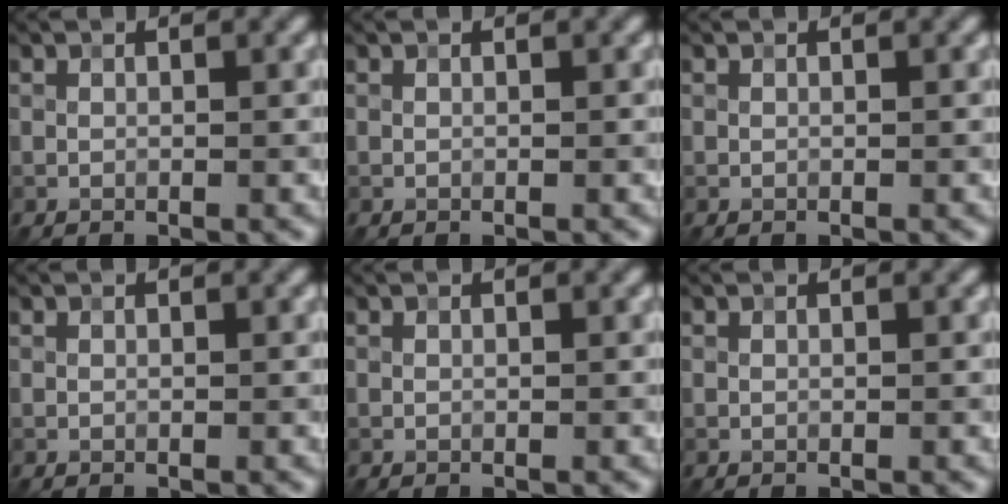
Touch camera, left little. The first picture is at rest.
{"total": 0.0}
{"total": 0.0}
{"total": 0.0}
{"total": 0.0}
{"total": 0.0}